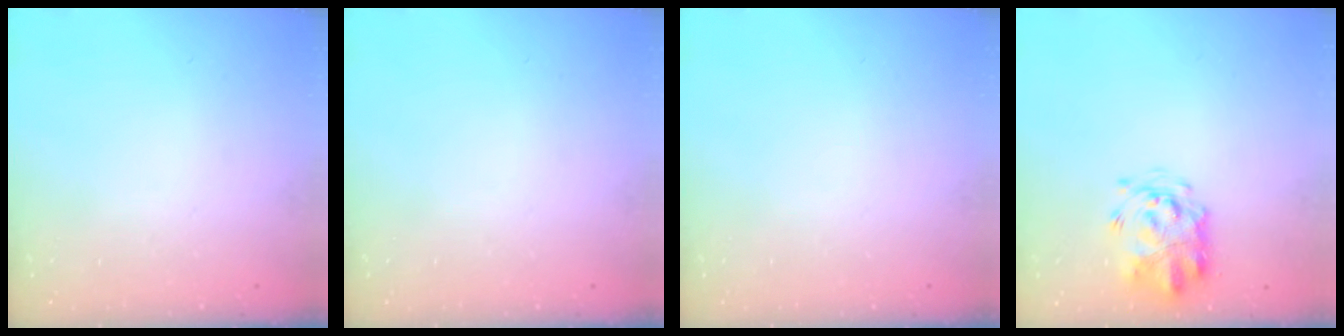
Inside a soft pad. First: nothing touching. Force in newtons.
{"total": 0.0}
{"total": 0.0}
{"total": 3.2, "press": 3.0, "slide": 1.0}